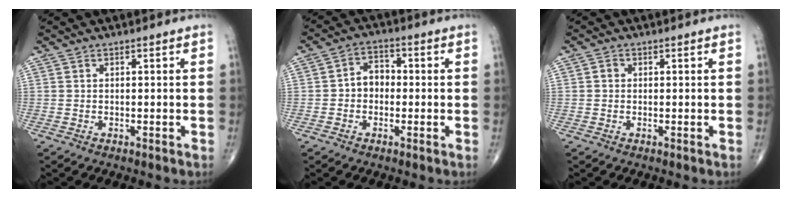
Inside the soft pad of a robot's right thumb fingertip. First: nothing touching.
{"total": 4.9, "force": [-0.4, 3.8, 3.0], "torque": [-0.030, 0.021, -0.017]}
{"total": 0.8, "force": [0.1, 0.7, 0.4], "torque": [-0.003, 0.002, -0.001]}